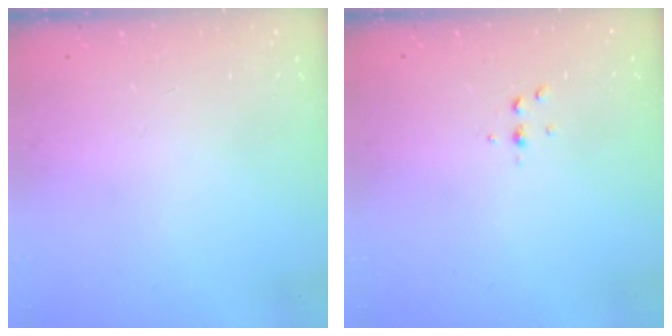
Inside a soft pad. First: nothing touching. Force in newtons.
{"total": 2.5, "press": 2.4, "slide": 0.2}